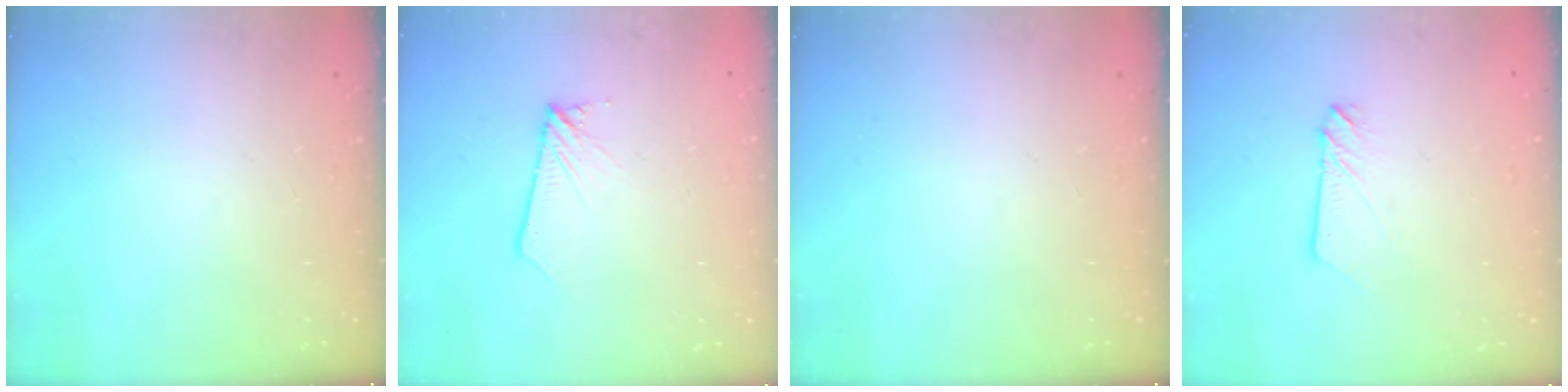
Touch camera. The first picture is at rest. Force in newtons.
{"total": 1.9, "press": 1.9, "slide": 0.1}
{"total": 0.0}
{"total": 2.3, "press": 2.3, "slide": 0.3}